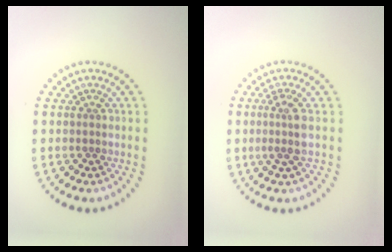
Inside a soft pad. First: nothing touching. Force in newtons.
{"total": 2.2, "press": 1.8, "slide": 1.3}